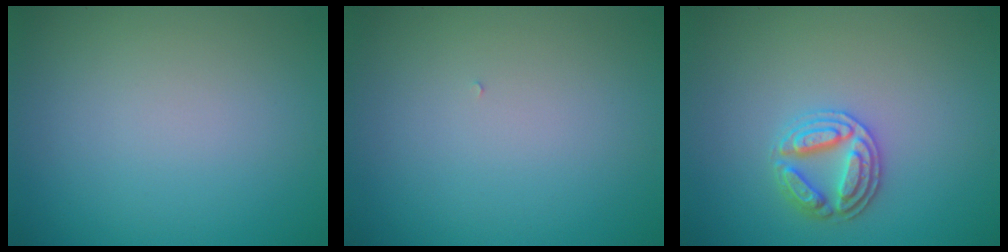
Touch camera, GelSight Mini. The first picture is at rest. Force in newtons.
{"total": 0.0}
{"total": 2.9, "press": 2.9, "slide": 0.5}